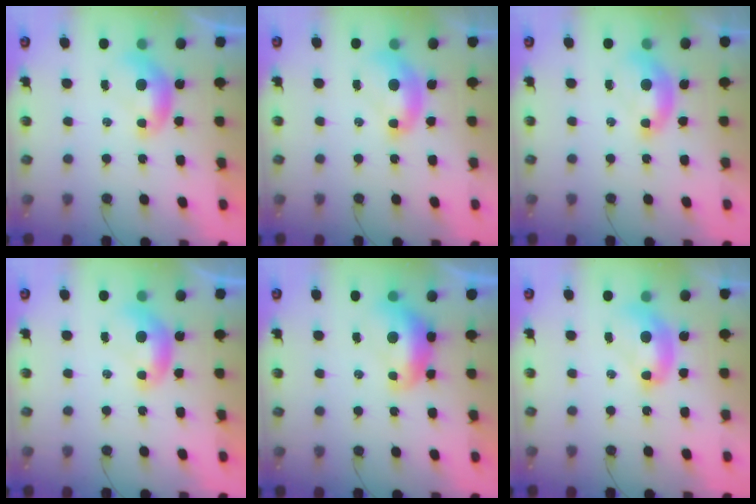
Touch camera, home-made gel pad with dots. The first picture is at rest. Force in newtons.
{"total": 2.0, "press": 1.9, "slide": 0.4}
{"total": 1.6, "press": 1.5, "slide": 0.6}
{"total": 0.0}
{"total": 2.0, "press": 2.0, "slide": 0.6}
{"total": 2.9, "press": 2.9, "slide": 0.1}